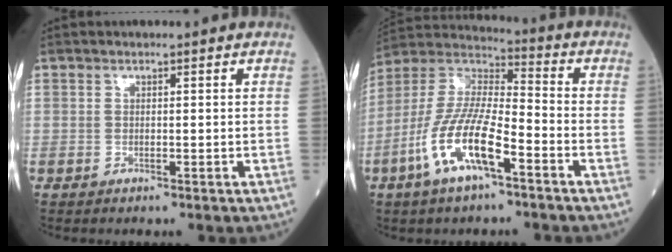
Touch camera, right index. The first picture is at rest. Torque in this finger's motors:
{"motor_torque": [1.79, -0.35, 1.03, 0.21]}